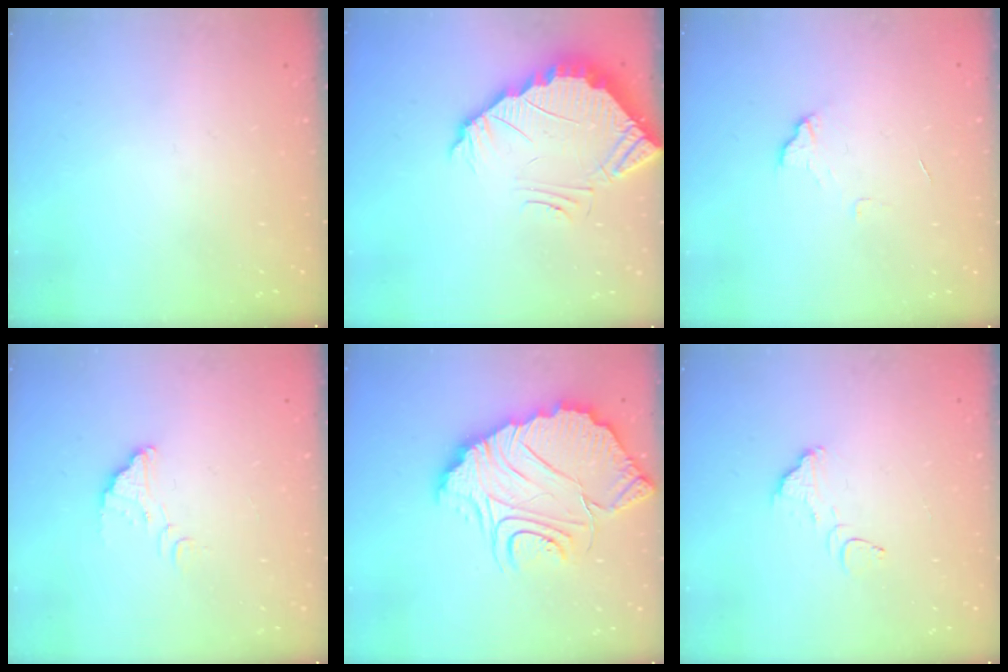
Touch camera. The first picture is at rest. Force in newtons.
{"total": 4.6, "press": 4.6, "slide": 0.3}
{"total": 4.4, "press": 4.4, "slide": 0.3}
{"total": 3.0, "press": 3.0, "slide": 0.1}
{"total": 16.6, "press": 16.5, "slide": 1.4}
{"total": 2.9, "press": 2.9, "slide": 0.1}